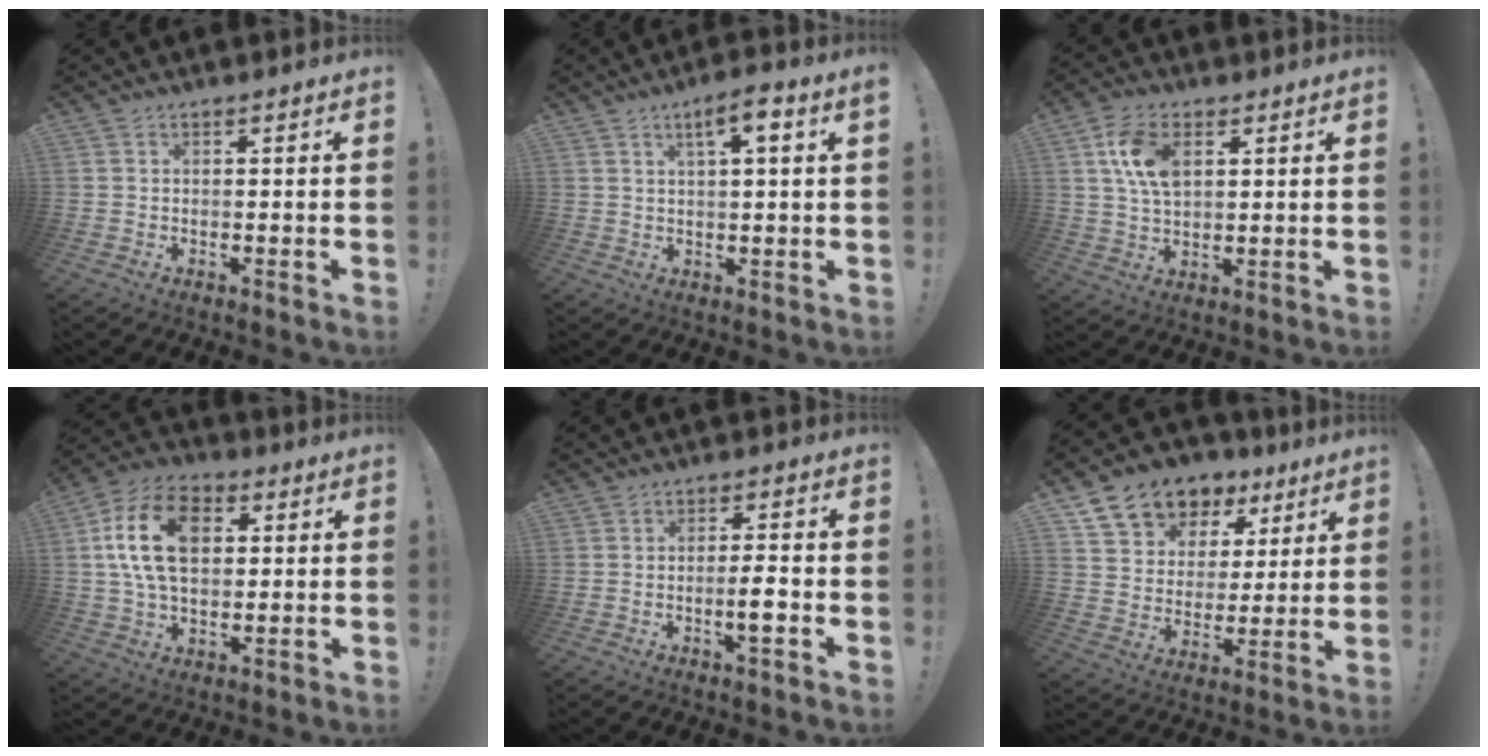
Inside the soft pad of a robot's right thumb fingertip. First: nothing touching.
{"total": 5.6, "force": [2.5, 0.4, 4.9], "torque": [-0.075, -0.005, 0.035]}
{"total": 10.2, "force": [3.4, 6.0, 7.5], "torque": [-0.145, 0.003, 0.065]}
{"total": 17.9, "force": [3.5, 11.8, 12.9], "torque": [-0.231, 0.003, 0.059]}
{"total": 5.6, "force": [-2.0, 0.7, 5.1], "torque": [-0.080, 0.004, -0.035]}
{"total": 13.3, "force": [8.1, 9.4, 4.8], "torque": [-0.077, -0.045, 0.157]}